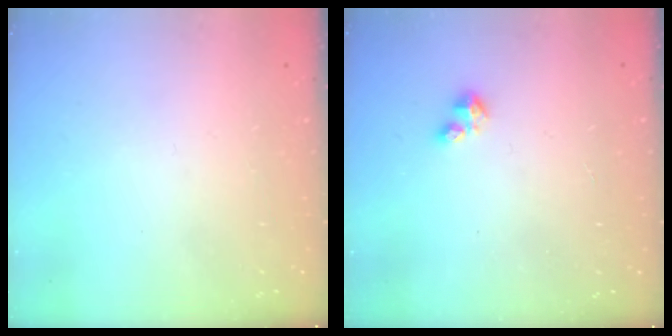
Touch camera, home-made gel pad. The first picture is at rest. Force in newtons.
{"total": 1.6, "press": 1.6, "slide": 0.4}